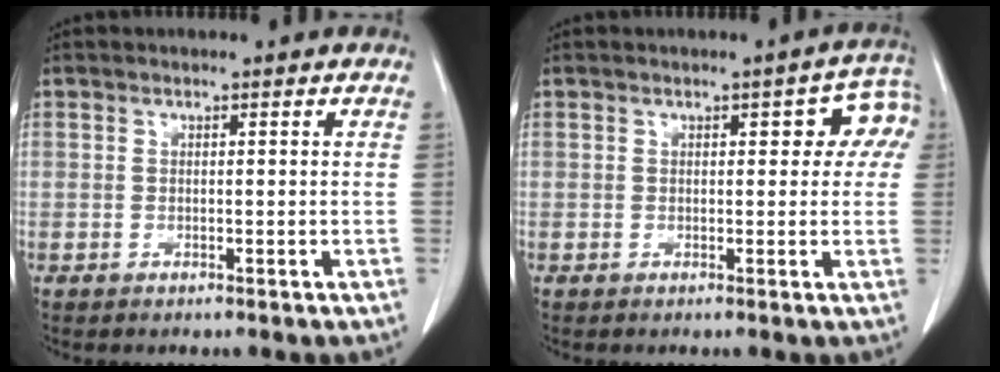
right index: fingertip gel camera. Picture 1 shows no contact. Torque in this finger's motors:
{"motor_torque": [0.14, 0.09, 0.07, 0.02]}